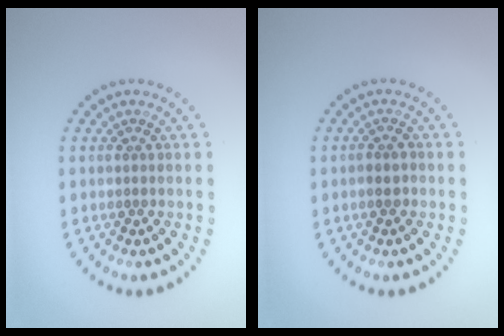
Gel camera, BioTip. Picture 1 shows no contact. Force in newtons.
{"total": 1.4, "press": 1.3, "slide": 0.4}